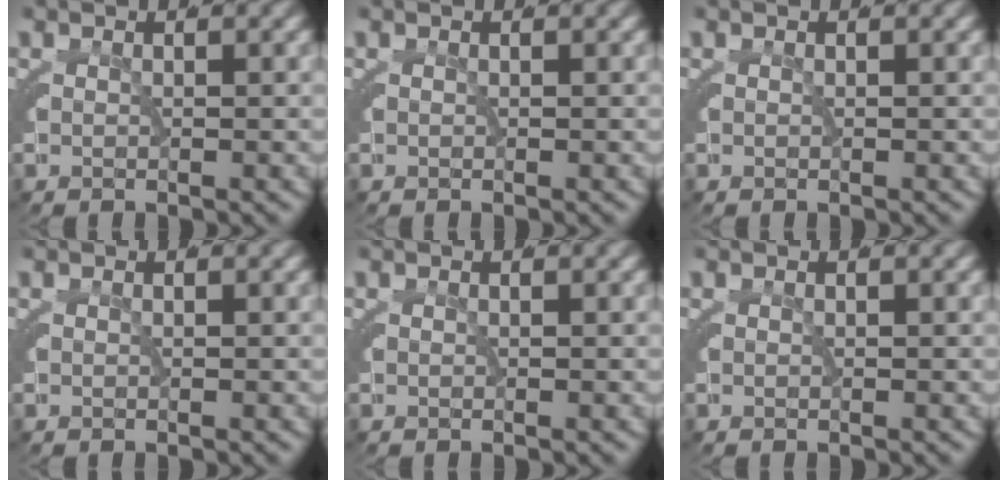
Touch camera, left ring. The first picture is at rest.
{"total": 0.0}
{"total": 0.0}
{"total": 0.0}
{"total": 0.0}
{"total": 0.0}